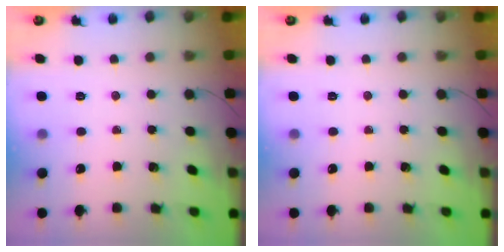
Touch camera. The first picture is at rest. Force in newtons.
{"total": 0.0}